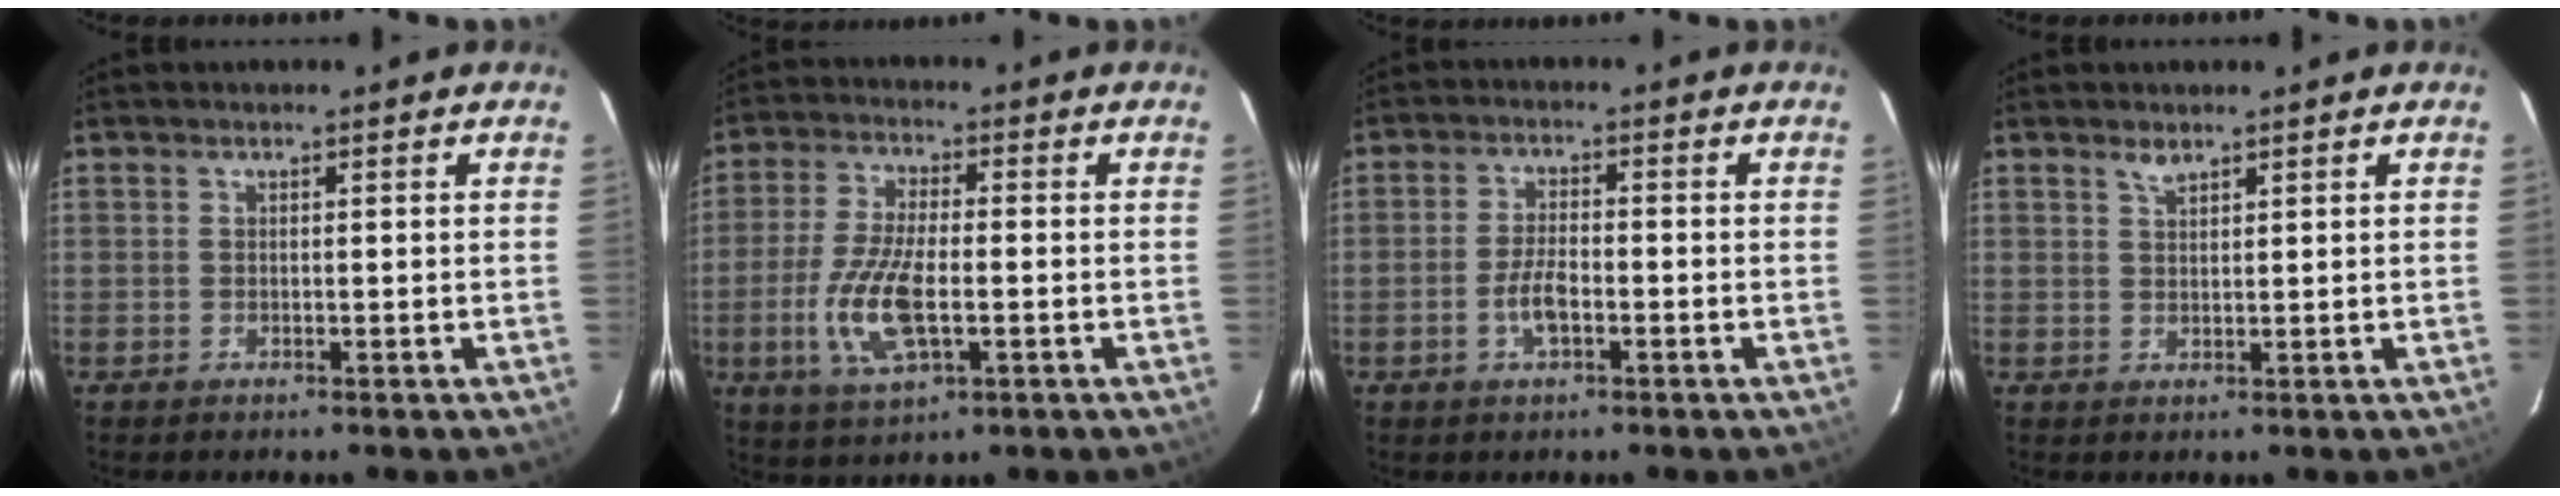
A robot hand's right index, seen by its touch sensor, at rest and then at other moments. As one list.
[{"total": 11.5, "force": [-2.8, 4.3, 10.4], "torque": [-0.219, -0.007, -0.052]}, {"total": 4.7, "force": [-1.9, 1.9, 3.9], "torque": [-0.082, 0.002, -0.034]}, {"total": 1.7, "force": [1.4, 0.6, 0.8], "torque": [-0.012, 0.002, 0.024]}]